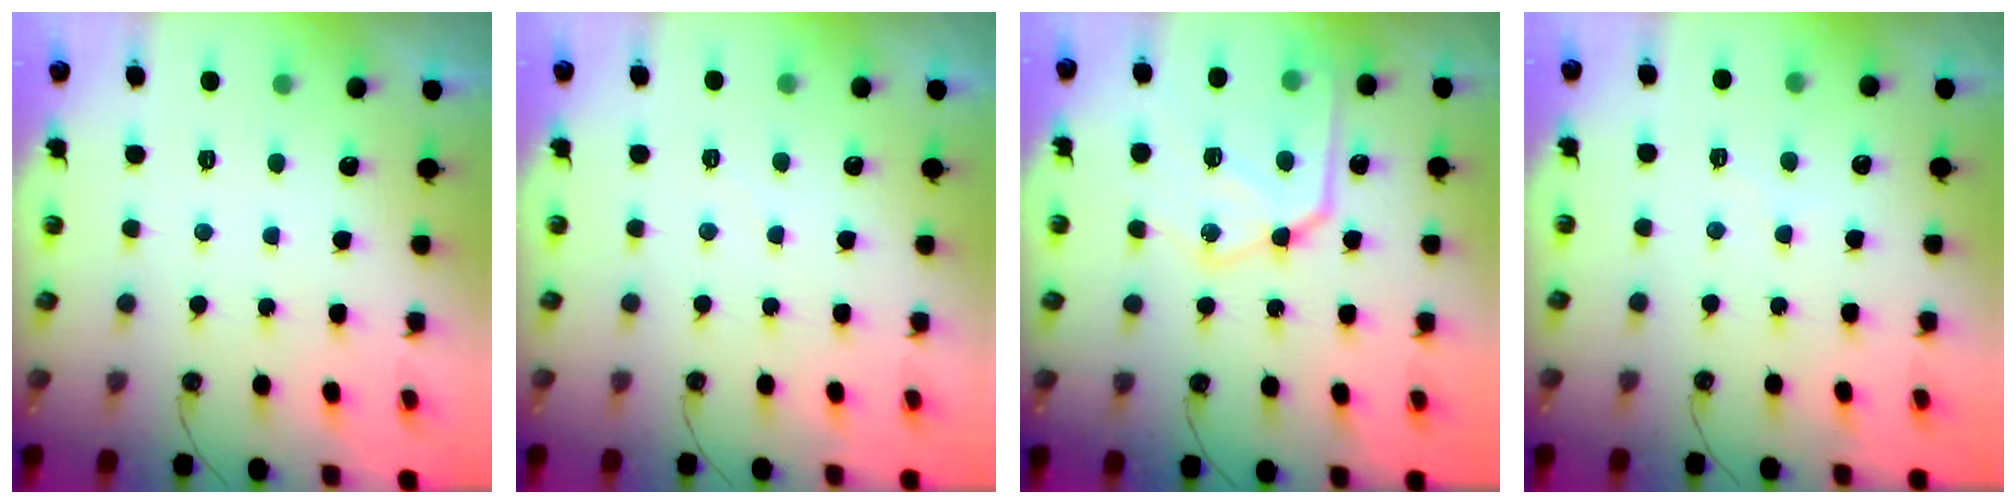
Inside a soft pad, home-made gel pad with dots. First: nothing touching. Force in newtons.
{"total": 3.3, "press": 3.2, "slide": 0.5}
{"total": 18.3, "press": 18.3, "slide": 1.7}
{"total": 2.8, "press": 2.8, "slide": 0.5}